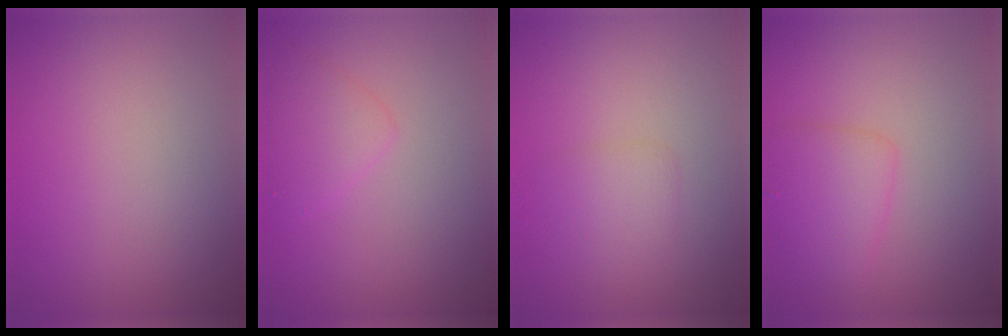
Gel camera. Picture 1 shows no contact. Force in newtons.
{"total": 2.1, "press": 2.1, "slide": 0.0}
{"total": 1.7, "press": 1.7, "slide": 0.0}
{"total": 2.9, "press": 2.9, "slide": 0.0}